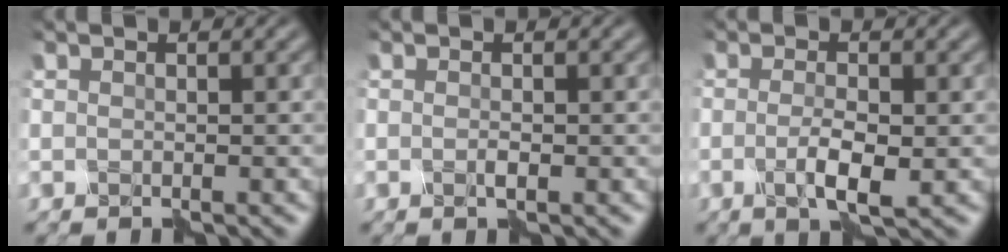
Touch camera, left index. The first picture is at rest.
{"total": 0.6, "force": [-0.2, 0.0, 0.5], "torque": [-0.017, 0.002, -0.002]}
{"total": 3.2, "force": [-0.6, 0.6, 3.1], "torque": [-0.062, -0.004, -0.011]}